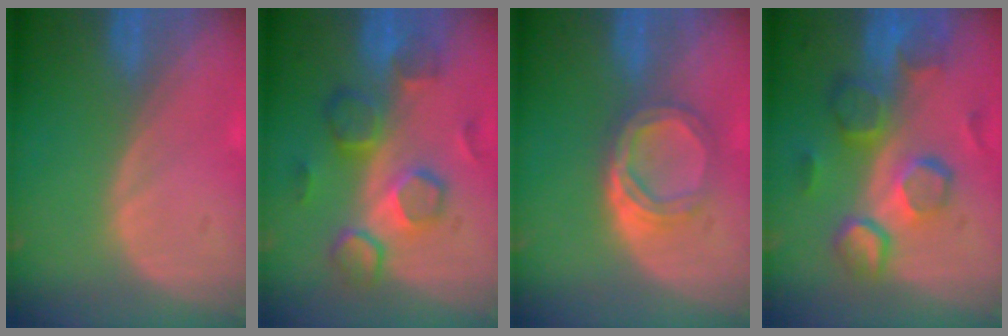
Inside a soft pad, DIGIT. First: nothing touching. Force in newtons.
{"total": 8.3, "press": 8.2, "slide": 1.4}
{"total": 5.4, "press": 5.0, "slide": 2.2}
{"total": 10.6, "press": 9.2, "slide": 5.2}